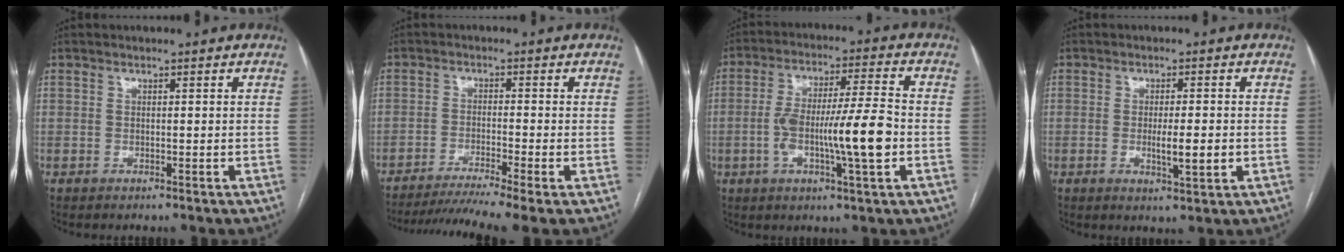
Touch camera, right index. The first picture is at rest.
{"total": 9.3, "force": [-7.4, -1.1, 5.6], "torque": [-0.089, -0.017, -0.119]}
{"total": 12.8, "force": [-2.6, 1.0, 12.5], "torque": [-0.223, 0.007, -0.047]}
{"total": 4.7, "force": [-0.8, 0.7, 4.6], "torque": [-0.080, -0.008, -0.010]}